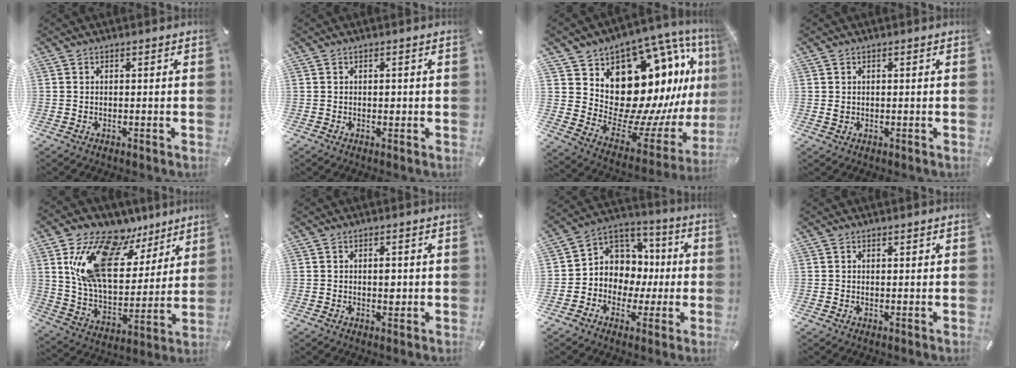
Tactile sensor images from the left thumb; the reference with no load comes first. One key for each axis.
{"total": 1.1, "fx": -0.1, "fy": 0.8, "fz": 0.8, "tx": -0.017, "ty": 0.002, "tz": -0.003}
{"total": 17.7, "fx": 7.3, "fy": 12.1, "fz": 10.6, "tx": -0.141, "ty": -0.112, "tz": 0.145}
{"total": 0.9, "fx": 0.1, "fy": 0.9, "fz": 0.3, "tx": -0.006, "ty": 0.004, "tz": 0.002}
{"total": 20.1, "fx": 10.4, "fy": 12.4, "fz": 11.9, "tx": -0.220, "ty": -0.048, "tz": 0.185}
{"total": 2.6, "fx": 0.1, "fy": 1.6, "fz": 2.1, "tx": -0.026, "ty": -0.003, "tz": -0.003}
{"total": 9.6, "fx": -1.2, "fy": 9.4, "fz": 1.4, "tx": -0.028, "ty": -0.006, "tz": -0.011}
{"total": 0.5, "fx": 0.3, "fy": 0.4, "fz": 0.2, "tx": -0.003, "ty": 0.001, "tz": 0.006}